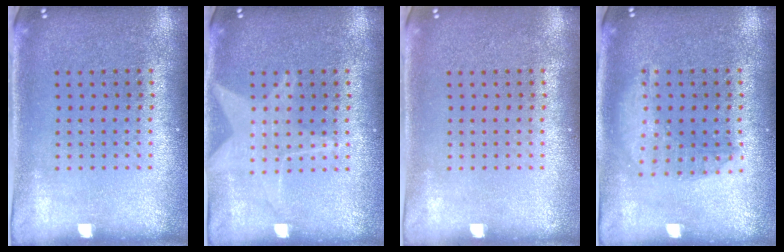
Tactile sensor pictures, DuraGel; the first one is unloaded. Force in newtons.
{"total": 2.0, "press": 2.0, "slide": 0.4}
{"total": 0.0}
{"total": 1.4, "press": 1.4, "slide": 0.3}